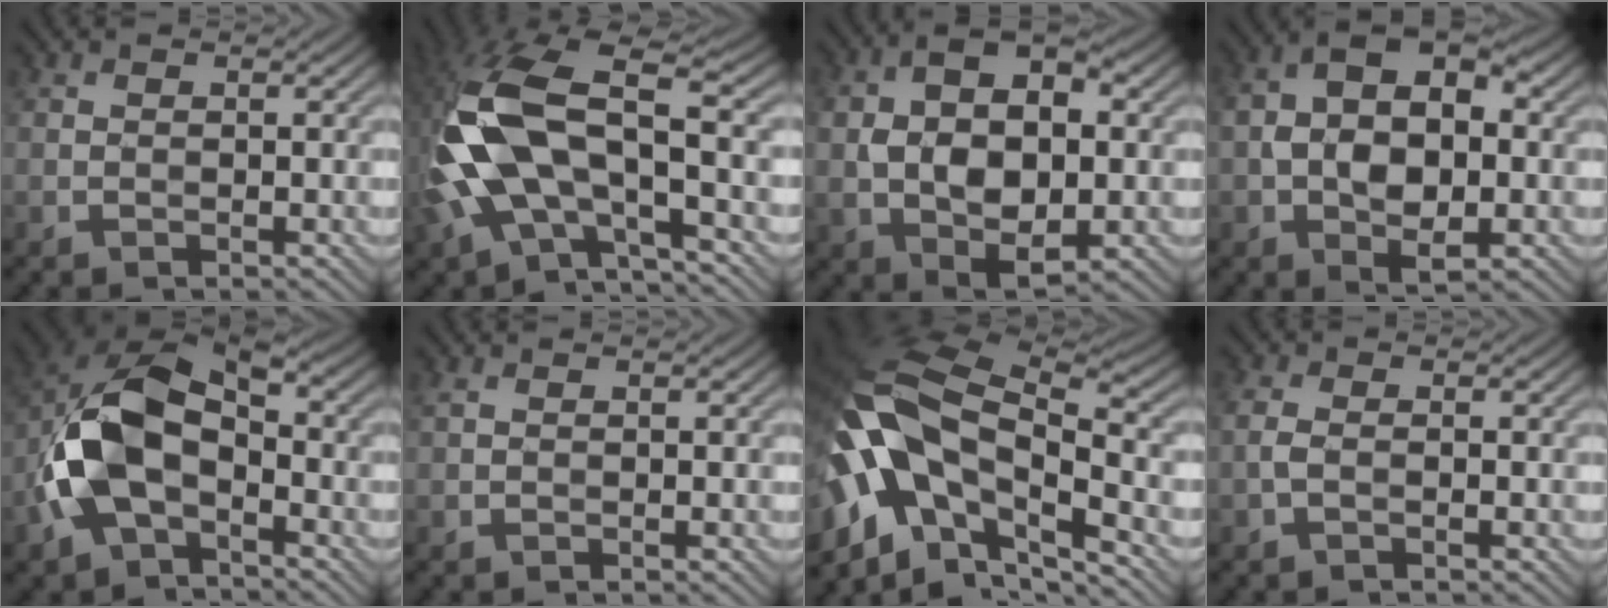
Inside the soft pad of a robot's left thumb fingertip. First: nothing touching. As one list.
[{"total": 15.3, "force": [-1.8, 6.6, 13.7], "torque": [-0.318, 0.003, -0.041]}, {"total": 11.2, "force": [0.6, 6.2, 9.3], "torque": [-0.178, 0.005, 0.008]}, {"total": 10.7, "force": [-0.5, 6.0, 8.8], "torque": [-0.160, 0.010, -0.013]}, {"total": 11.8, "force": [-3.2, 7.0, 9.0], "torque": [-0.205, -0.002, -0.070]}, {"total": 0.7, "force": [0.3, 0.2, 0.6], "torque": [-0.018, 0.004, 0.006]}, {"total": 16.8, "force": [-4.2, 8.9, 13.6], "torque": [-0.295, 0.005, -0.082]}, {"total": 1.7, "force": [-0.6, 0.7, 1.4], "torque": [-0.039, 0.003, -0.017]}]